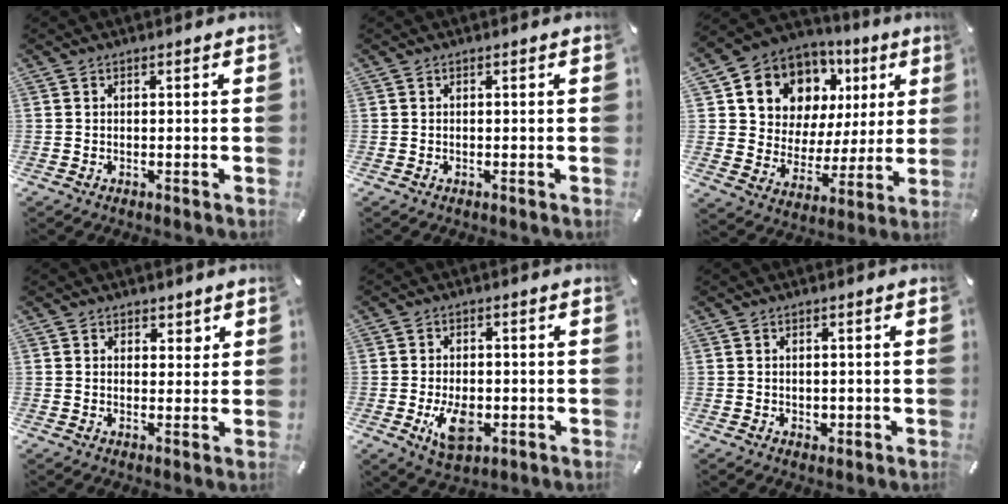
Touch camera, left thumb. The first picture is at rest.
{"total": 0.0}
{"total": 11.1, "force": [6.5, 8.6, 2.6], "torque": [-0.055, -0.064, 0.124]}
{"total": 2.7, "force": [1.6, 2.2, 0.4], "torque": [0.010, -0.007, 0.023]}
{"total": 8.3, "force": [-1.9, 5.2, 6.2], "torque": [-0.116, -0.002, -0.035]}
{"total": 1.3, "force": [0.0, 1.2, 0.5], "torque": [-0.010, 0.004, -0.002]}